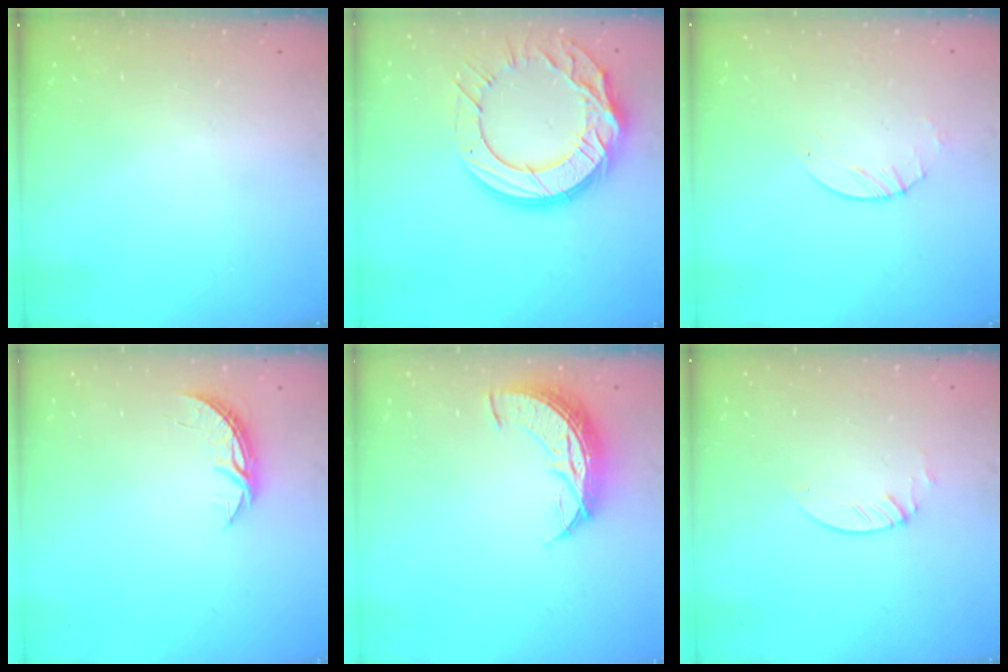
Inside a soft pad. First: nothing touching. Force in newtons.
{"total": 20.4, "press": 20.3, "slide": 2.0}
{"total": 2.6, "press": 2.6, "slide": 0.3}
{"total": 4.3, "press": 4.3, "slide": 0.3}
{"total": 8.6, "press": 8.6, "slide": 0.8}
{"total": 2.1, "press": 2.1, "slide": 0.2}